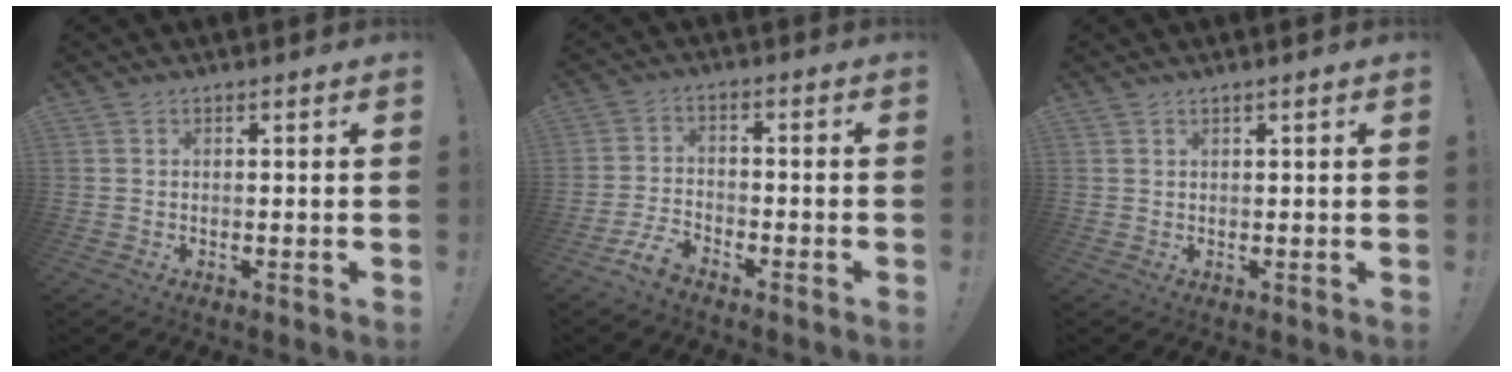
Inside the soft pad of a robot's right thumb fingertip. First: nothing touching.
{"total": 5.8, "force": [-4.5, 2.2, 2.8], "torque": [-0.072, 0.012, -0.084]}
{"total": 1.0, "force": [0.6, -0.2, 0.7], "torque": [-0.020, 0.002, 0.012]}